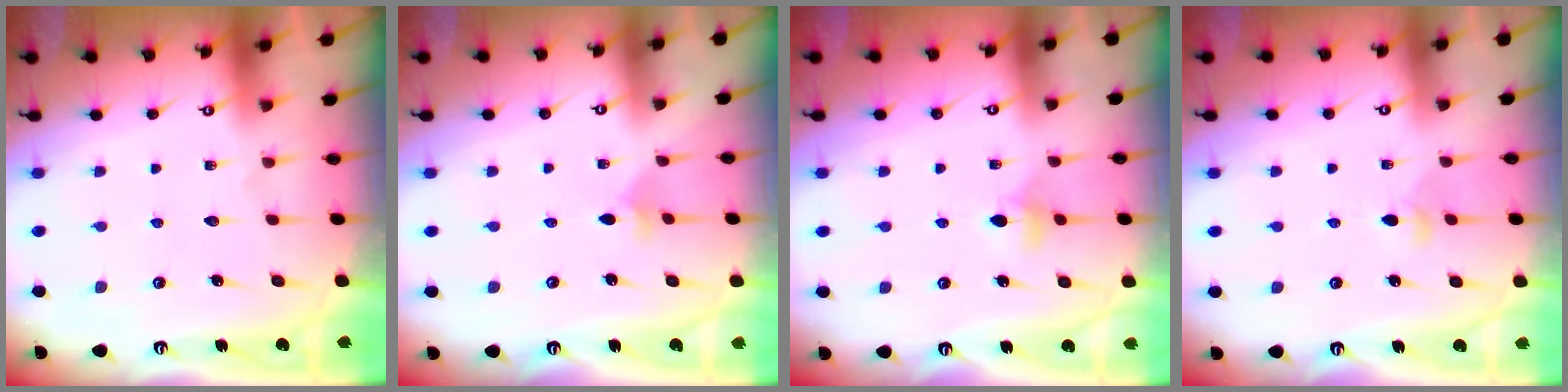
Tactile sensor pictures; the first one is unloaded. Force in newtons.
{"total": 2.6, "press": 2.6, "slide": 0.6}
{"total": 4.4, "press": 4.3, "slide": 0.8}
{"total": 3.3, "press": 3.2, "slide": 0.7}